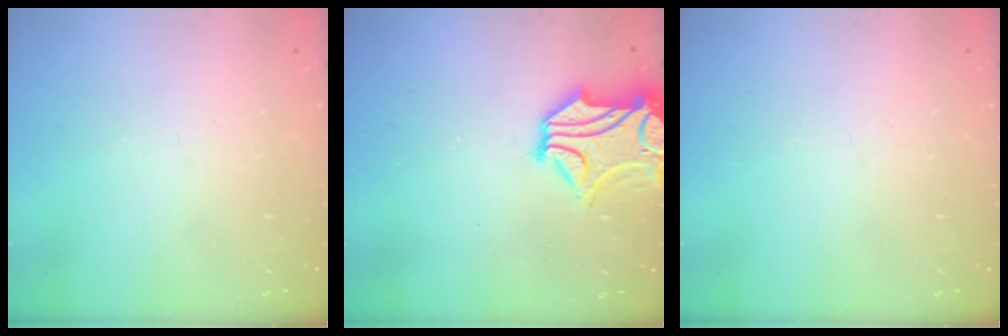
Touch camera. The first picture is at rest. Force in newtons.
{"total": 2.0, "press": 1.6, "slide": 1.1}
{"total": 0.0}